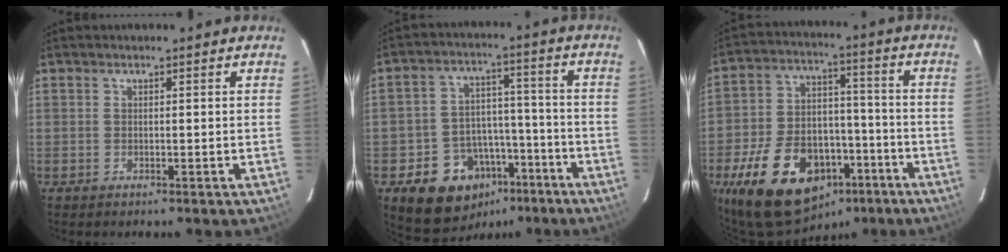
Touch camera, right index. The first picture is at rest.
{"total": 14.5, "force": [-8.1, 10.8, 5.2], "torque": [-0.113, 0.039, -0.097]}
{"total": 21.2, "force": [-12.0, 12.8, 11.9], "torque": [-0.242, 0.022, -0.173]}